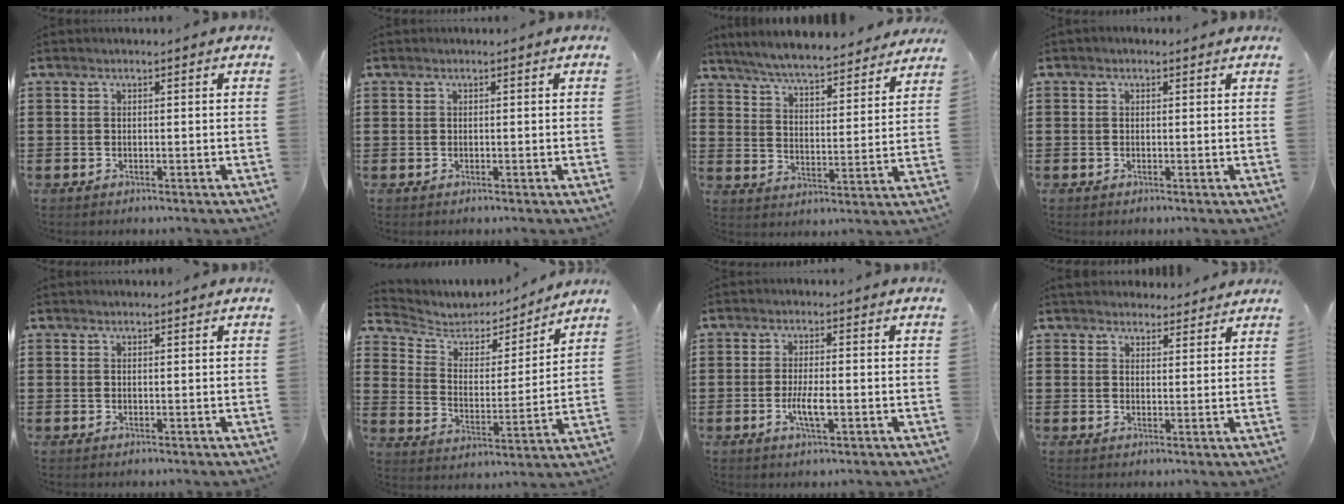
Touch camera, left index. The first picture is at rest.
{"total": 0.0}
{"total": 6.0, "force": [5.9, -0.2, 1.3], "torque": [-0.053, -0.039, 0.101]}
{"total": 0.8, "force": [0.0, 0.8, 0.2], "torque": [-0.005, 0.006, -0.001]}
{"total": 0.0}
{"total": 4.6, "force": [4.0, 2.2, 0.9], "torque": [-0.047, -0.030, 0.063]}
{"total": 4.2, "force": [-1.1, 0.9, 3.9], "torque": [-0.079, -0.004, -0.023]}
{"total": 3.3, "force": [3.1, 1.4, -0.1], "torque": [-0.001, -0.005, 0.057]}